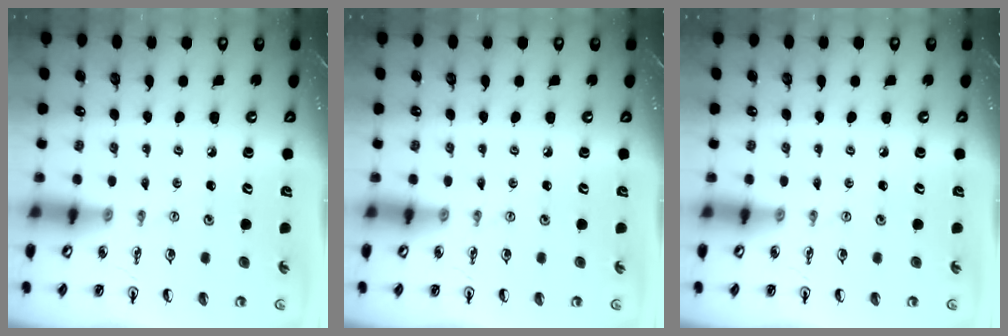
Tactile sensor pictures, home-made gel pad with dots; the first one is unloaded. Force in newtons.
{"total": 0.0}
{"total": 0.0}